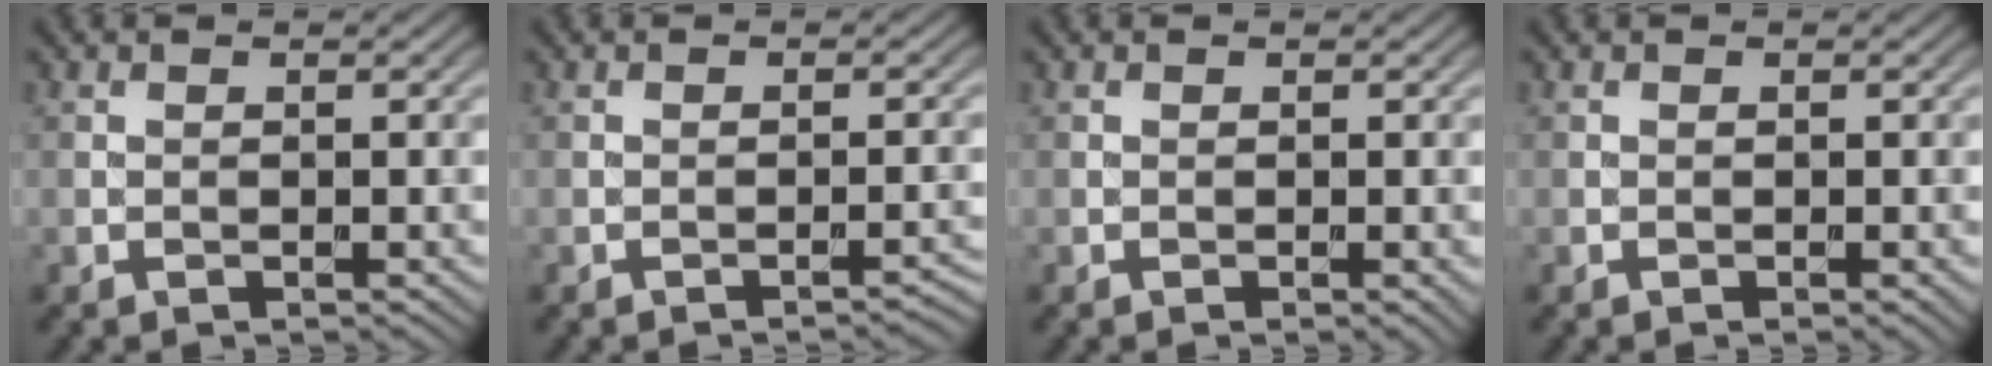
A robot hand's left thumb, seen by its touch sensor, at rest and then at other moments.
{"total": 1.3, "force": [-1.1, 0.1, 0.7], "torque": [-0.003, 0.010, -0.017]}
{"total": 0.0}
{"total": 0.0}